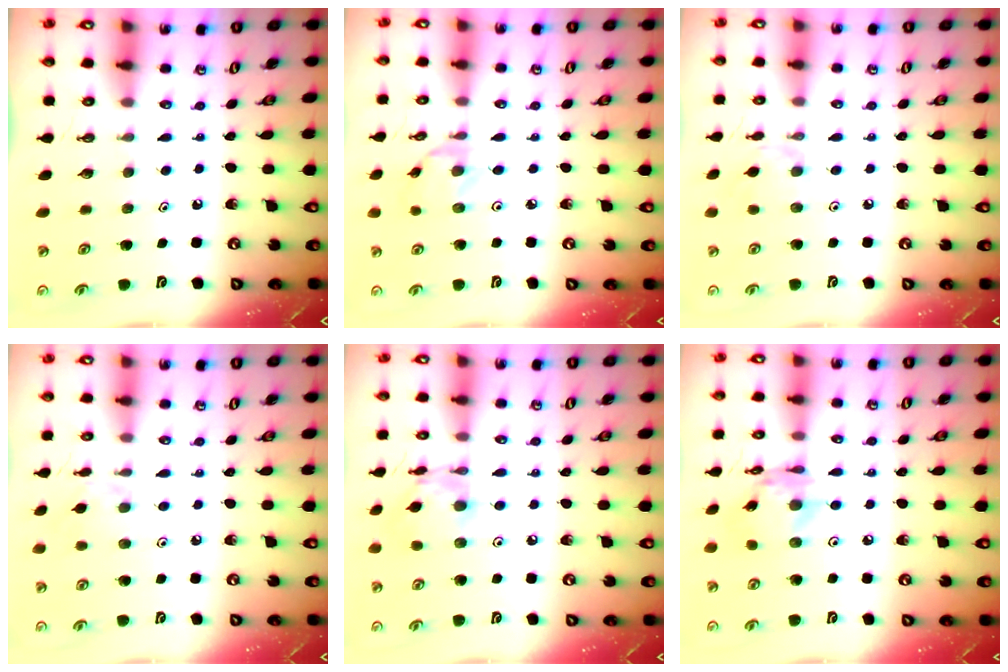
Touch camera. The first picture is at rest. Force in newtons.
{"total": 2.4, "press": 2.4, "slide": 0.1}
{"total": 2.8, "press": 2.7, "slide": 0.6}
{"total": 1.6, "press": 1.5, "slide": 0.4}
{"total": 10.5, "press": 10.4, "slide": 0.8}
{"total": 9.2, "press": 9.2, "slide": 0.6}